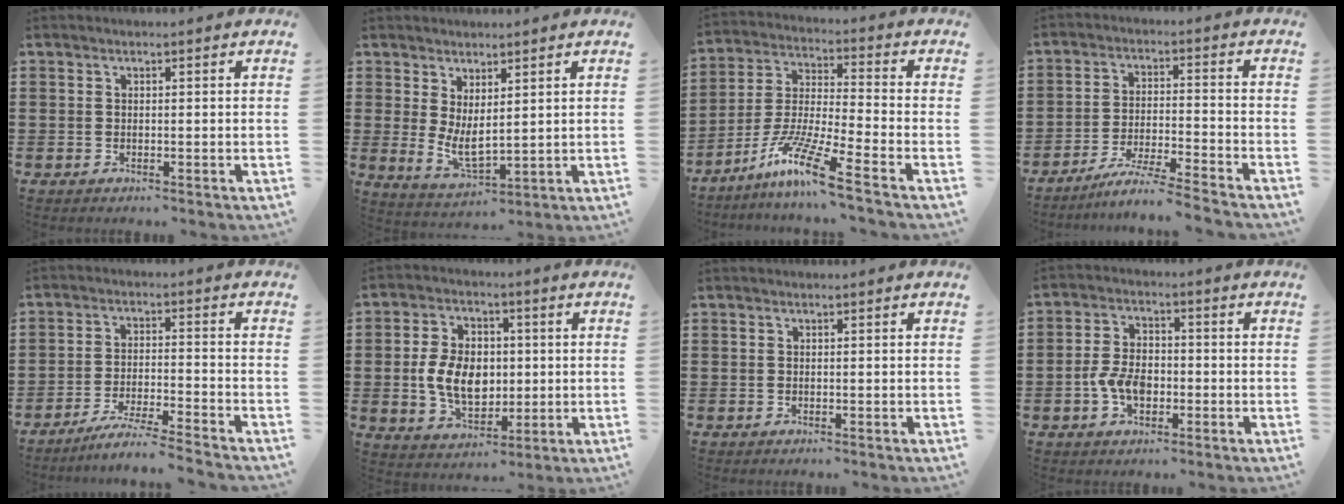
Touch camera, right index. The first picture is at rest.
{"total": 4.5, "force": [1.4, 2.0, 3.8], "torque": [-0.088, -0.007, 0.026]}
{"total": 10.8, "force": [-8.0, -0.3, 7.3], "torque": [-0.162, -0.011, -0.164]}
{"total": 5.9, "force": [-5.4, -0.8, 2.2], "torque": [-0.048, -0.017, -0.108]}
{"total": 5.2, "force": [-4.9, -0.8, 1.7], "torque": [-0.034, -0.016, -0.096]}
{"total": 8.5, "force": [-0.2, 6.0, 6.1], "torque": [-0.132, 0.010, -0.007]}
{"total": 0.0}
{"total": 5.5, "force": [-1.5, 3.5, 4.0], "torque": [-0.093, 0.005, -0.033]}